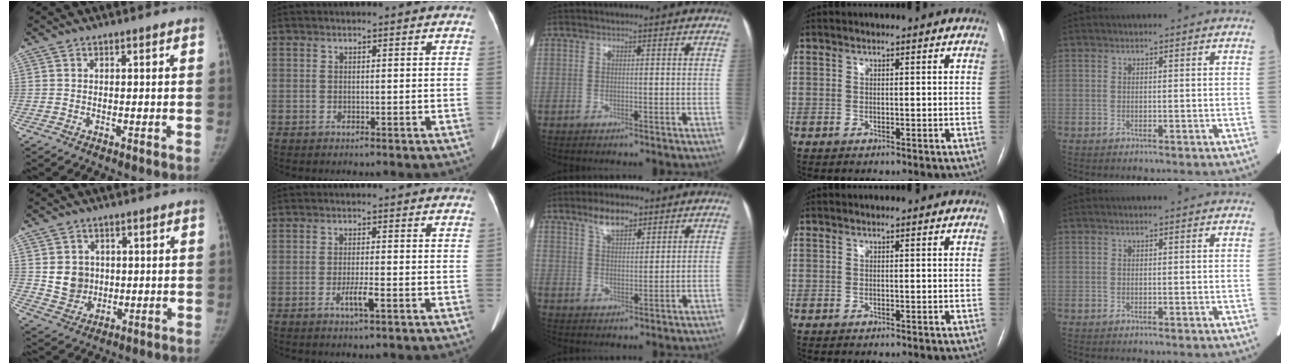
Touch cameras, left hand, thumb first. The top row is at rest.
{"thumb": {"total": 6.8, "force": [1.0, 6.2, 2.8], "torque": [-0.016, -0.006, 0.027]}, "index": {"total": 2.8, "force": [-1.2, 0.0, 2.5], "torque": [-0.049, -0.004, -0.022]}, "middle": {"total": 5.2, "force": [3.6, 2.0, 3.1], "torque": [-0.059, 0.008, 0.066]}}